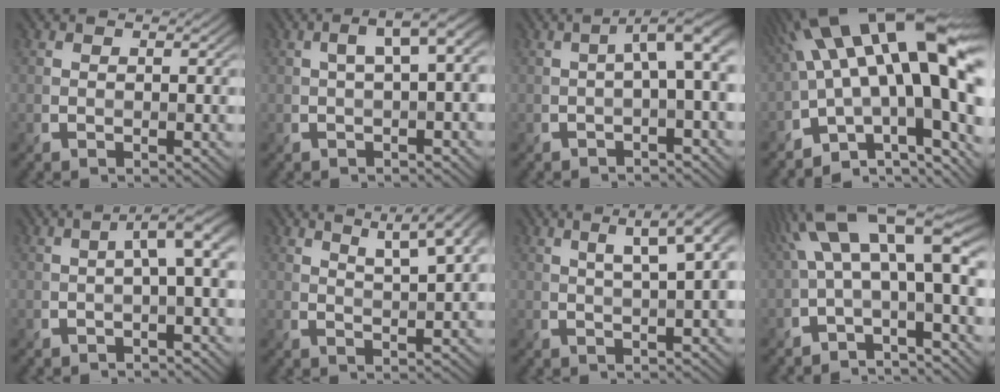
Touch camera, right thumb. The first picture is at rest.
{"total": 4.1, "force": [0.5, 1.1, 3.9], "torque": [-0.063, 0.015, 0.009]}
{"total": 4.3, "force": [-0.3, 0.9, 4.2], "torque": [-0.060, 0.013, -0.006]}
{"total": 20.0, "force": [0.6, 8.0, 18.3], "torque": [-0.264, 0.001, 0.021]}
{"total": 3.9, "force": [-0.2, 0.7, 3.8], "torque": [-0.055, 0.015, -0.004]}
{"total": 9.3, "force": [5.6, 2.7, 6.9], "torque": [-0.096, 0.022, 0.068]}
{"total": 7.8, "force": [2.9, 2.0, 6.9], "torque": [-0.069, 0.034, 0.031]}
{"total": 13.3, "force": [1.2, 4.7, 12.4], "torque": [-0.221, 0.019, 0.015]}